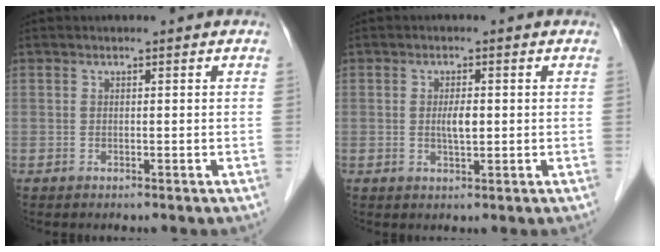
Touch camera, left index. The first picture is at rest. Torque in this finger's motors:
{"motor_torque": [0.45, 0.34, 0.10, 0.06]}